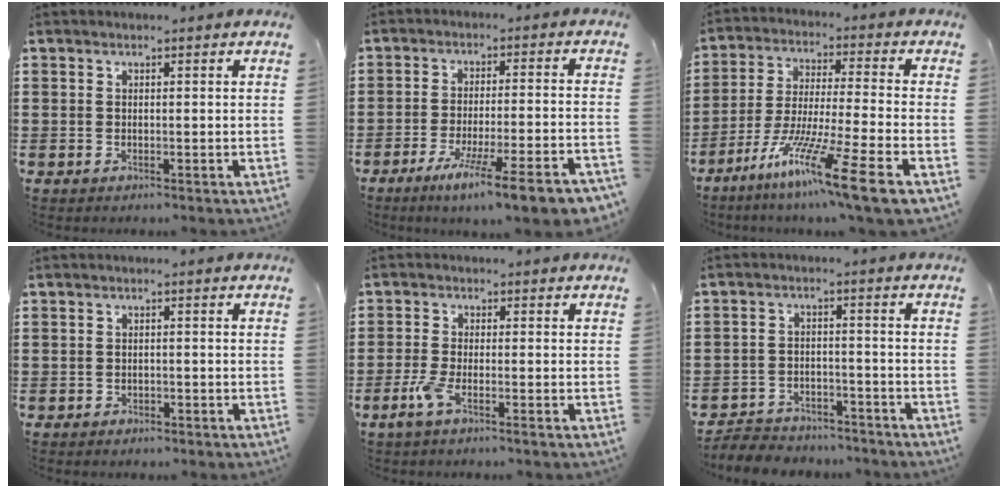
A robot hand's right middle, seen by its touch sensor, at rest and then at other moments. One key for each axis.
{"total": 9.2, "fx": -6.6, "fy": -0.1, "fz": 6.4, "tx": -0.113, "ty": -0.011, "tz": -0.121}
{"total": 12.9, "fx": -9.0, "fy": -0.5, "fz": 9.1, "tx": -0.173, "ty": 0.000, "tz": -0.172}
{"total": 0.8, "fx": -0.7, "fy": 0.4, "fz": 0.1, "tx": -0.005, "ty": 0.000, "tz": -0.016}
{"total": 3.5, "fx": -1.8, "fy": 0.5, "fz": 3.0, "tx": -0.072, "ty": -0.008, "tz": -0.038}
{"total": 4.5, "fx": -4.4, "fy": 0.8, "fz": 0.0, "tx": -0.011, "ty": 0.004, "tz": -0.094}